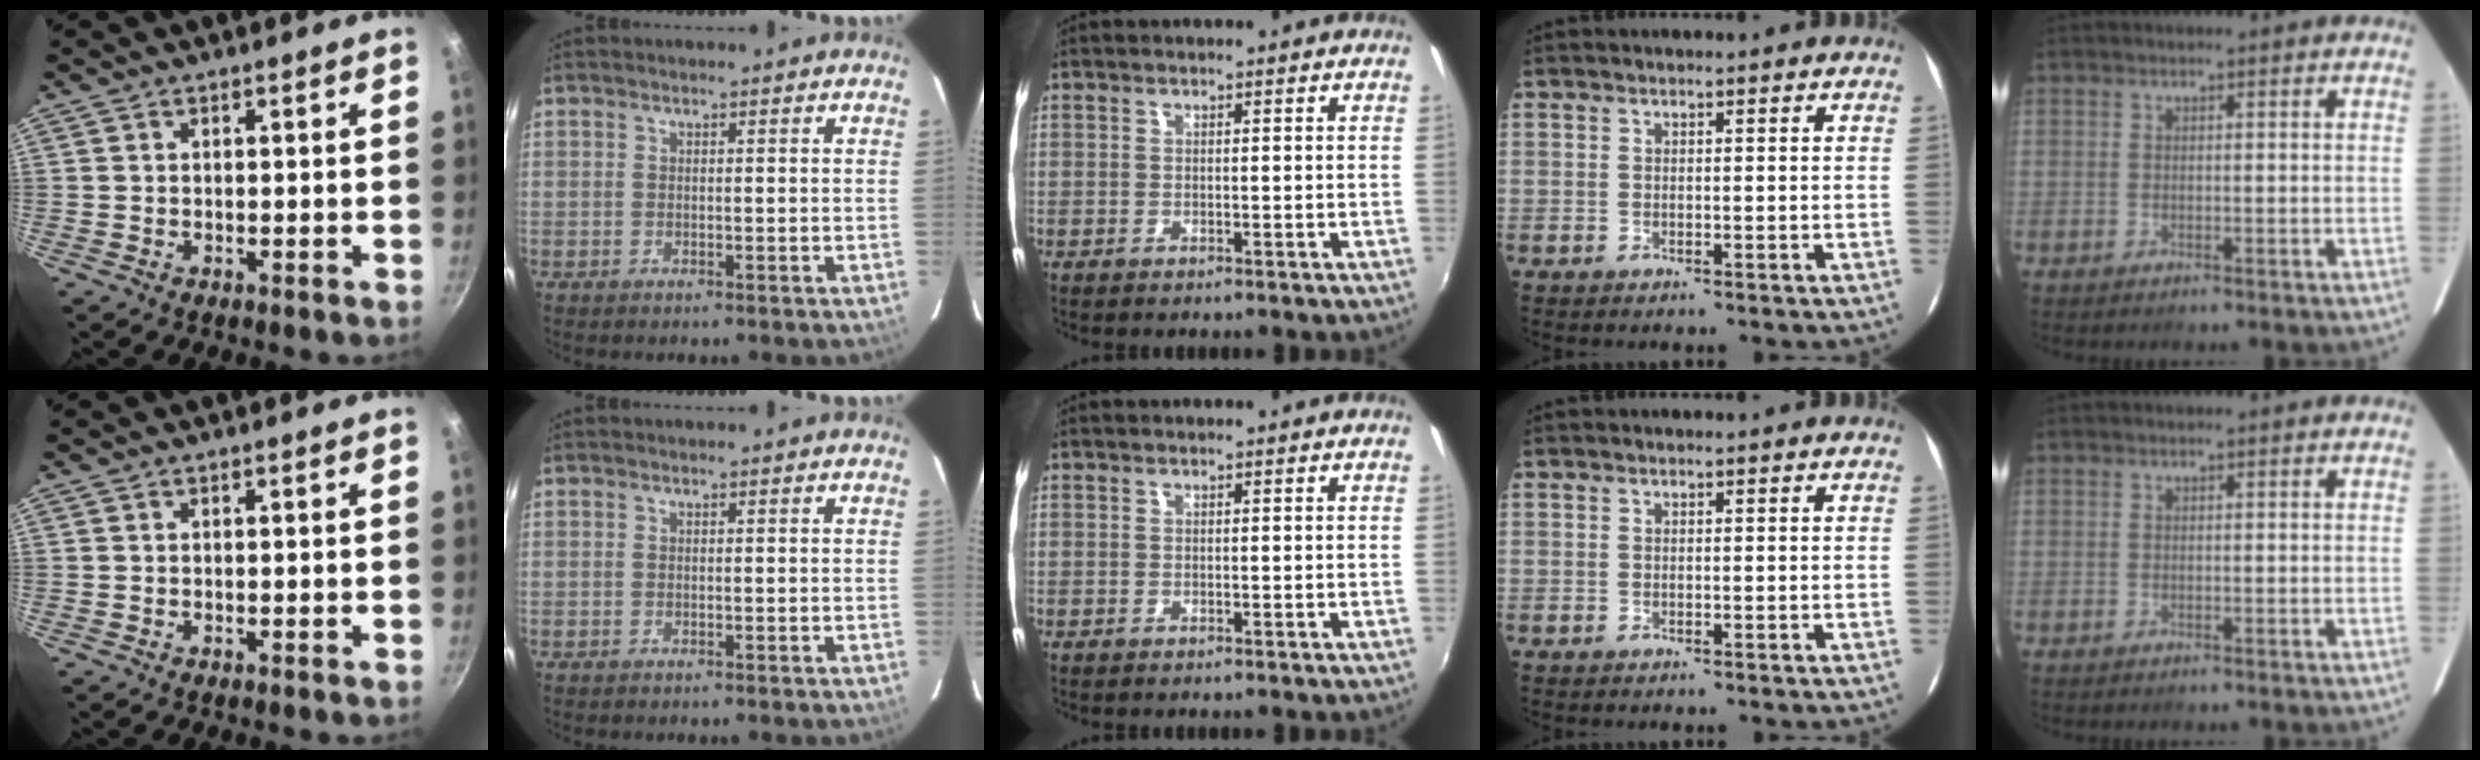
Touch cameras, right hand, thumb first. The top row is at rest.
{}